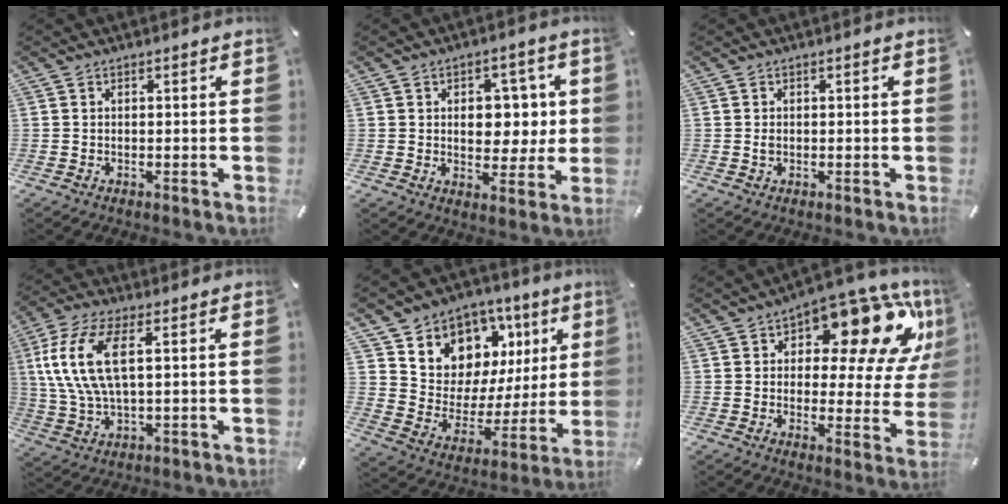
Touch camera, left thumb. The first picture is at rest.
{"total": 8.5, "force": [1.4, 6.4, 5.4], "torque": [-0.064, -0.003, 0.017]}
{"total": 0.8, "force": [0.0, 0.7, 0.5], "torque": [-0.012, 0.001, -0.001]}
{"total": 13.0, "force": [3.7, 5.6, 11.2], "torque": [-0.254, -0.005, 0.063]}
{"total": 9.3, "force": [5.3, 7.6, 0.4], "torque": [-0.006, -0.078, 0.100]}
{"total": 18.3, "force": [10.9, 8.5, 12.0], "torque": [-0.157, -0.076, 0.178]}